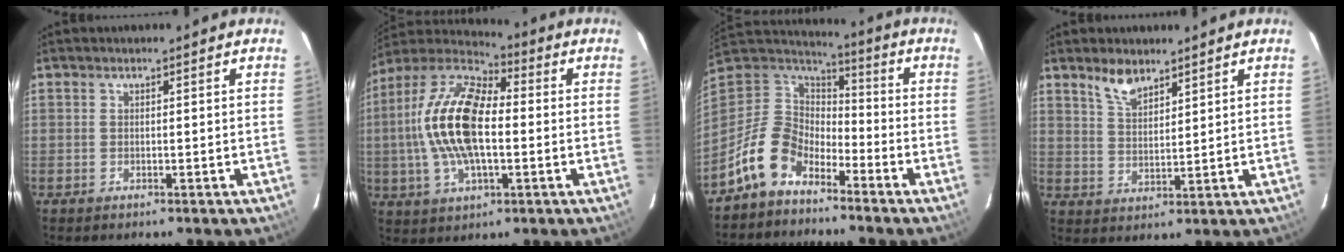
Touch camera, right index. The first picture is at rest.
{"total": 18.0, "force": [-0.2, 8.4, 15.9], "torque": [-0.319, 0.012, -0.012]}
{"total": 12.3, "force": [-7.9, 7.7, 5.5], "torque": [-0.128, 0.025, -0.153]}
{"total": 5.4, "force": [4.2, 2.0, 2.7], "torque": [-0.049, 0.003, 0.082]}